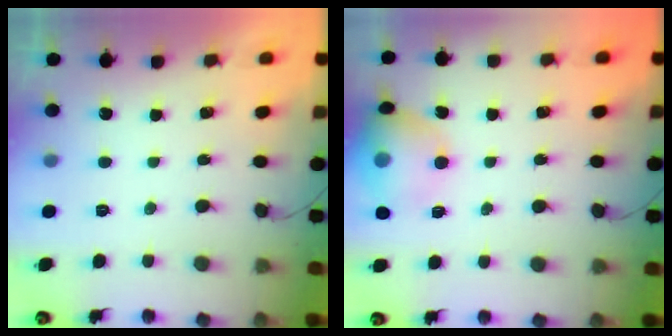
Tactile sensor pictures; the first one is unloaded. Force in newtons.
{"total": 16.2, "press": 14.7, "slide": 6.6}